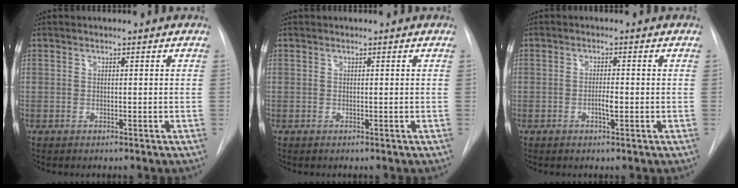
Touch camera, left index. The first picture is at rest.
{"total": 0.0}
{"total": 2.0, "force": [-0.6, 0.3, 1.8], "torque": [-0.033, 0.001, -0.012]}